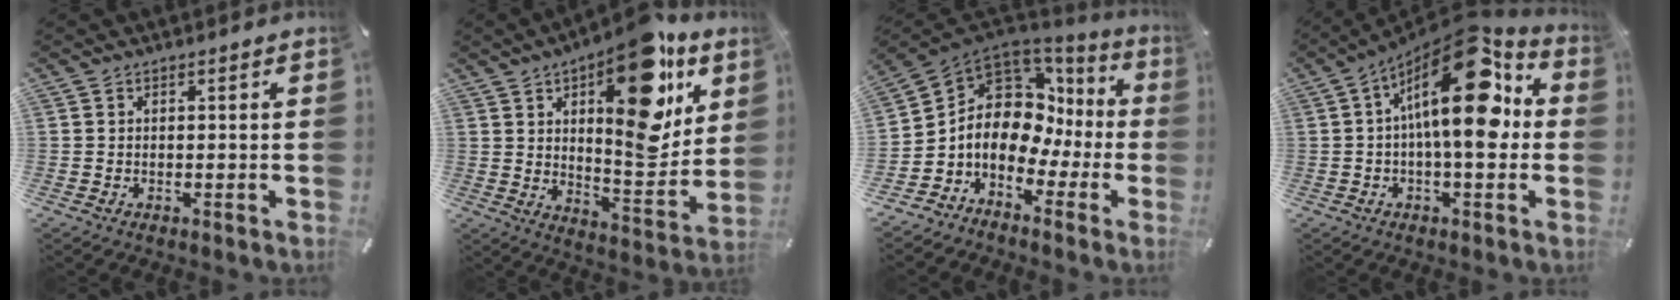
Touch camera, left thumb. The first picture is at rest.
{"total": 21.3, "force": [10.9, 9.4, 15.6], "torque": [-0.192, -0.076, 0.175]}
{"total": 11.0, "force": [1.4, 8.9, 6.4], "torque": [-0.121, -0.033, 0.020]}
{"total": 21.0, "force": [5.1, 8.5, 18.5], "torque": [-0.287, -0.041, 0.078]}